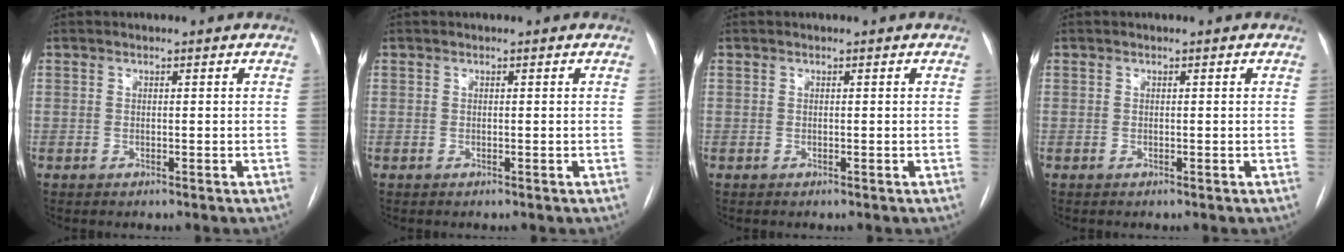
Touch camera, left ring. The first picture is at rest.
{"total": 0.0}
{"total": 0.0}
{"total": 0.0}